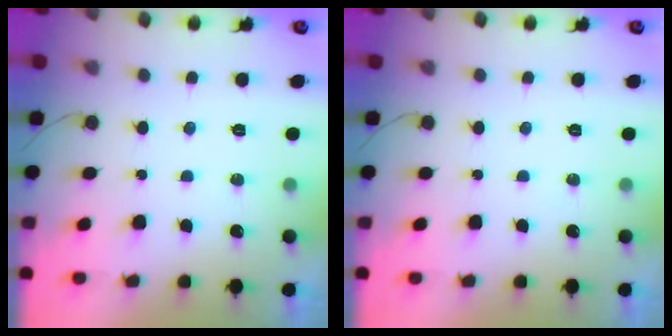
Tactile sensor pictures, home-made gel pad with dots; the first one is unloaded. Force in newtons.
{"total": 0.0}